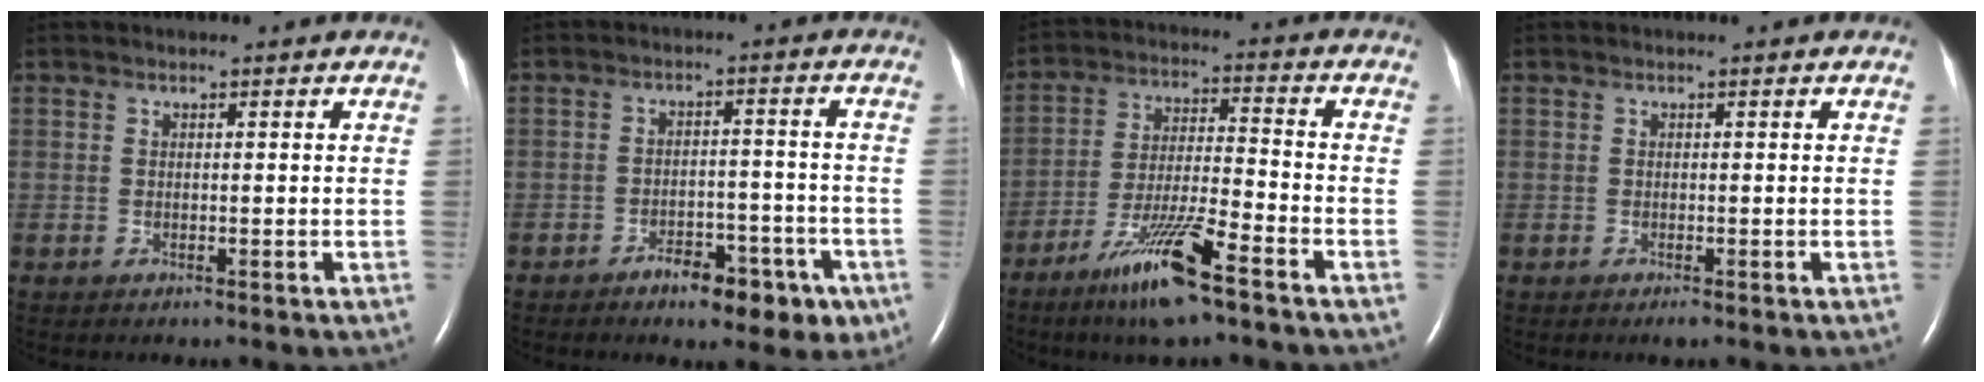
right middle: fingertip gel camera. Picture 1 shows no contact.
{"total": 7.8, "force": [-4.7, 3.6, 5.2], "torque": [-0.060, 0.015, -0.062]}
{"total": 11.8, "force": [-7.6, 0.5, 9.0], "torque": [-0.177, -0.026, -0.140]}
{"total": 0.6, "force": [-0.4, 0.0, 0.4], "torque": [-0.008, -0.002, -0.006]}